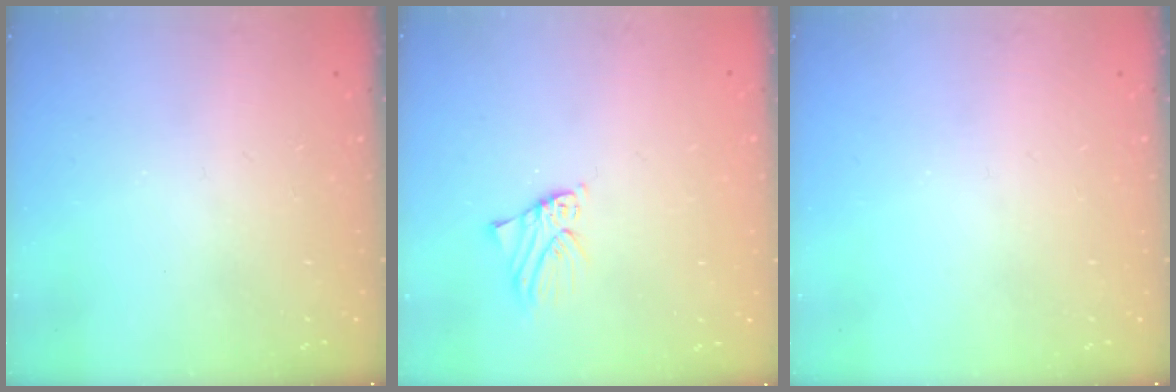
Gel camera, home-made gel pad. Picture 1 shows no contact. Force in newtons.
{"total": 1.5, "press": 1.5, "slide": 0.1}
{"total": 0.0}